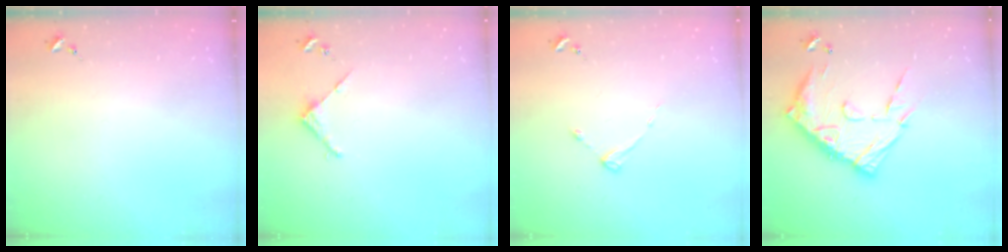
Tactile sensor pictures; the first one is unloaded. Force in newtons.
{"total": 2.9, "press": 2.8, "slide": 0.2}
{"total": 3.0, "press": 3.0, "slide": 0.4}
{"total": 19.1, "press": 19.0, "slide": 1.7}